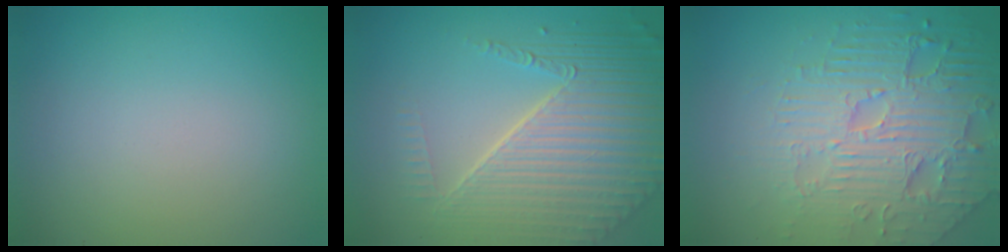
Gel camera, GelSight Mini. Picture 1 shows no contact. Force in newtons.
{"total": 8.5, "press": 5.6, "slide": 6.3}
{"total": 7.4, "press": 5.5, "slide": 5.0}